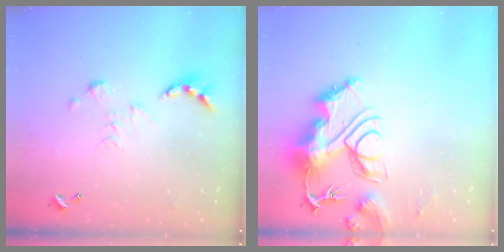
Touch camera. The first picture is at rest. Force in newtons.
{"total": 14.1, "press": 14.1, "slide": 1.4}